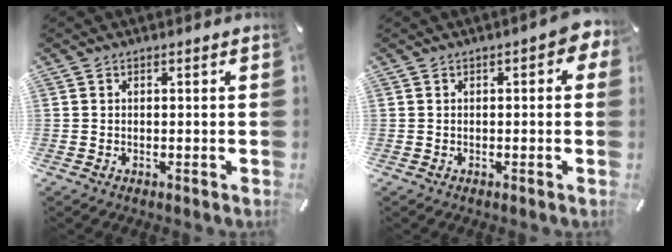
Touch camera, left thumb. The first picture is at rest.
{"total": 3.3, "force": [0.1, 1.5, 3.0], "torque": [-0.040, 0.003, -0.002]}